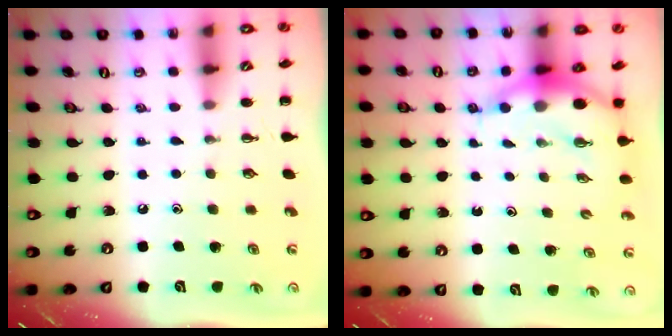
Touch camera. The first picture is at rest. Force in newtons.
{"total": 6.4, "press": 6.3, "slide": 1.2}